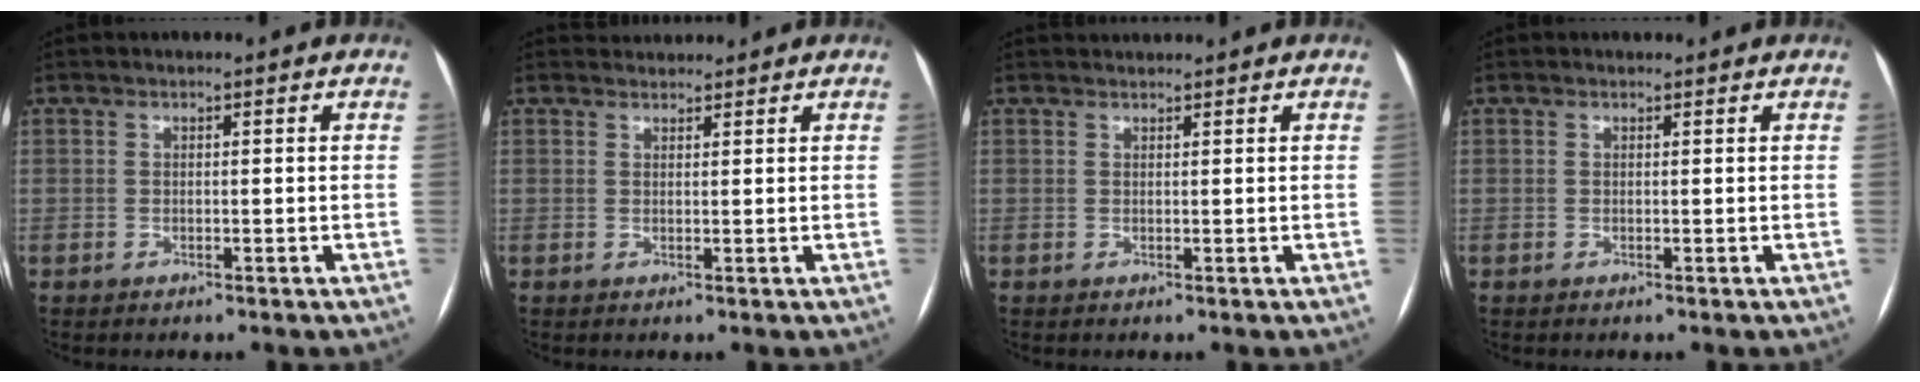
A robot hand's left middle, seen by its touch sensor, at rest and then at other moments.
{"total": 2.0, "force": [1.9, 0.5, -0.3], "torque": [0.003, 0.018, 0.032]}
{"total": 1.4, "force": [1.4, 0.0, -0.1], "torque": [-0.003, 0.018, 0.028]}
{"total": 0.6, "force": [0.5, 0.3, 0.0], "torque": [-0.006, 0.006, 0.008]}